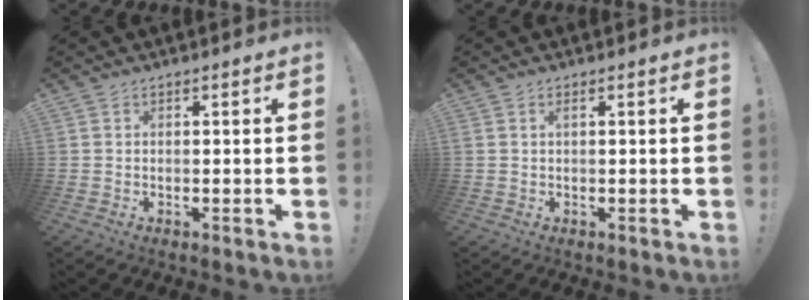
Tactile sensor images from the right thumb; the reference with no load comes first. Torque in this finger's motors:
{"motor_torque": [0.02, 0.00, 0.00, 0.00, 0.00]}